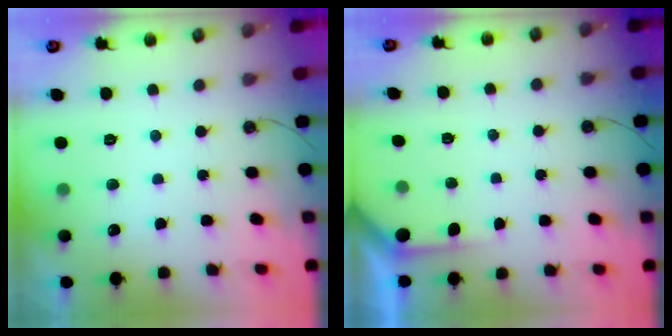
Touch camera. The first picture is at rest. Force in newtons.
{"total": 2.2, "press": 2.2, "slide": 0.3}